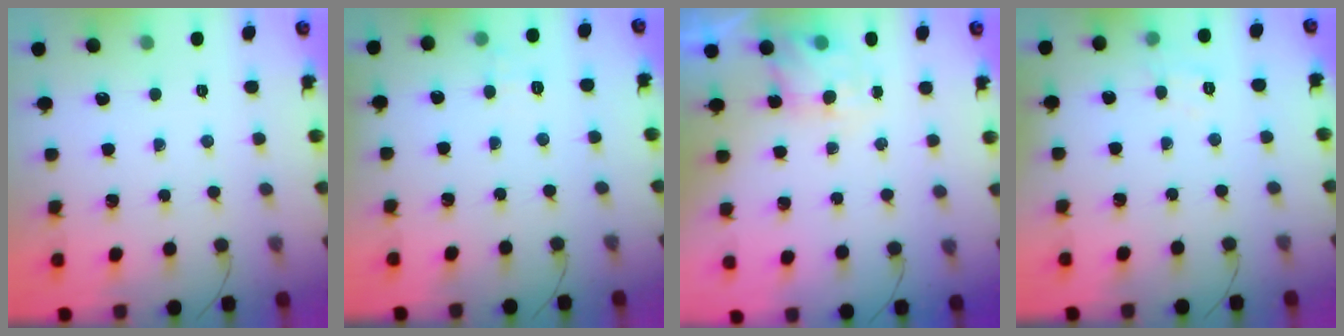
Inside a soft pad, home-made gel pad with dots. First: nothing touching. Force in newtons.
{"total": 6.1, "press": 5.9, "slide": 1.6}
{"total": 3.3, "press": 3.2, "slide": 0.9}
{"total": 4.3, "press": 4.1, "slide": 1.2}